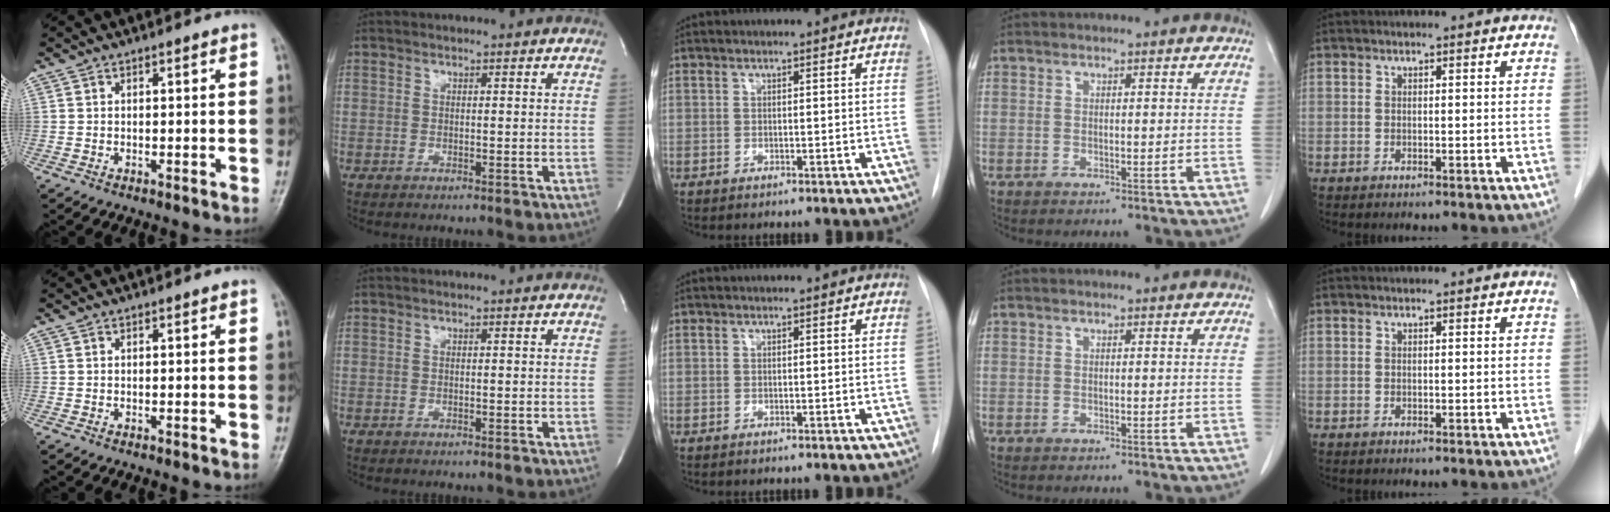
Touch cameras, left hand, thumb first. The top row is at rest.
{}